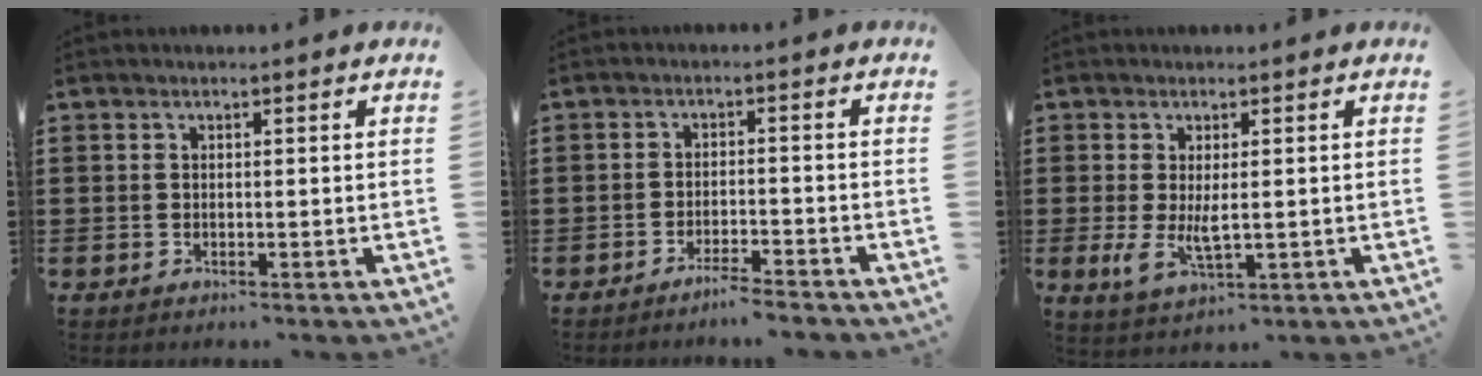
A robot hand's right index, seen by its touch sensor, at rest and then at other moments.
{"total": 2.9, "force": [-2.7, -0.1, 1.0], "torque": [-0.019, 0.003, -0.054]}
{"total": 4.3, "force": [-0.1, 1.7, 4.0], "torque": [-0.086, -0.011, -0.007]}